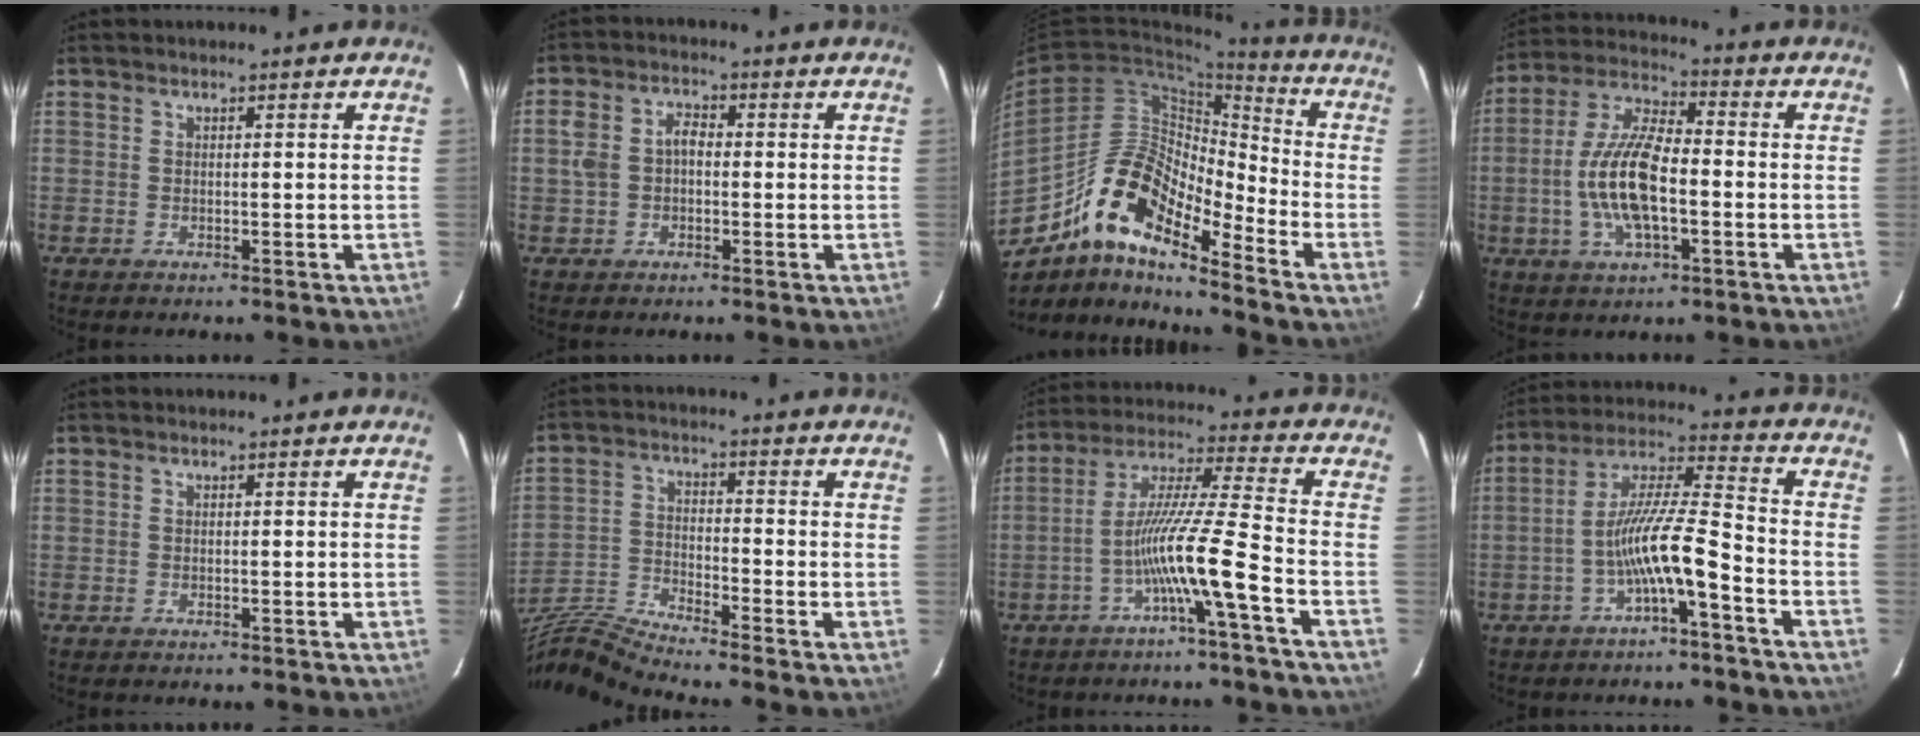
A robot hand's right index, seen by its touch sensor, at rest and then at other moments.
{"total": 5.2, "force": [-0.4, 3.8, 3.5], "torque": [-0.072, 0.017, -0.006]}
{"total": 15.4, "force": [-10.9, 3.9, 10.2], "torque": [-0.173, 0.006, -0.218]}
{"total": 13.5, "force": [-2.7, 5.1, 12.2], "torque": [-0.257, 0.002, -0.053]}
{"total": 0.0}
{"total": 10.9, "force": [-10.1, -1.5, 4.0], "torque": [-0.093, -0.014, -0.206]}
{"total": 10.7, "force": [-5.3, -2.0, 9.1], "torque": [-0.178, 0.005, -0.100]}
{"total": 9.8, "force": [-4.6, 0.6, 8.6], "torque": [-0.181, 0.013, -0.084]}